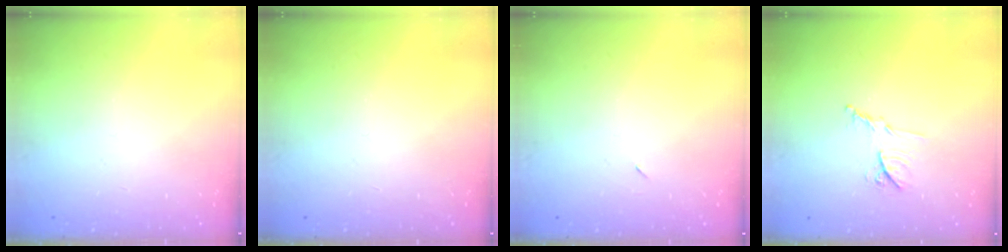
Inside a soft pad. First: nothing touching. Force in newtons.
{"total": 0.0}
{"total": 2.3, "press": 2.0, "slide": 1.2}
{"total": 8.7, "press": 8.7, "slide": 0.4}